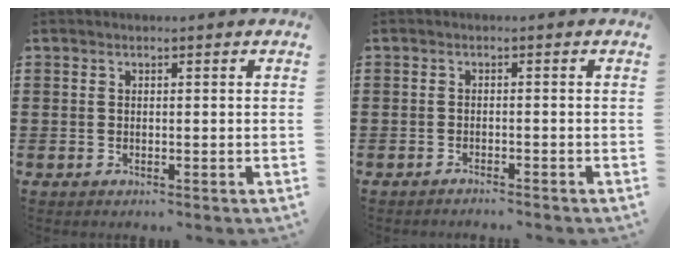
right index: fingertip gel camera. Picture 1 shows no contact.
{"total": 1.1, "force": [-1.1, -0.1, 0.1], "torque": [-0.005, 0.001, -0.022]}